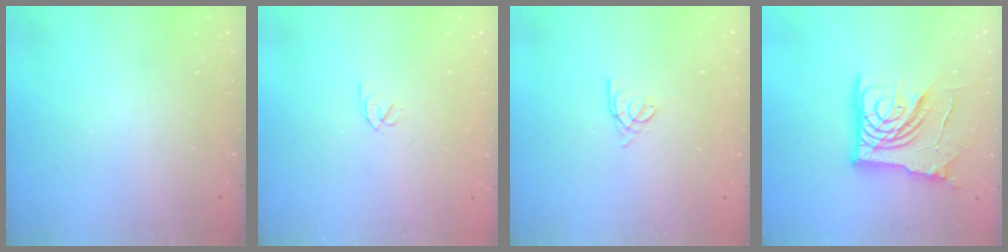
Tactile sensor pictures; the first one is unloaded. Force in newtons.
{"total": 1.8, "press": 1.7, "slide": 0.5}
{"total": 2.5, "press": 2.5, "slide": 0.5}
{"total": 19.2, "press": 19.1, "slide": 2.1}